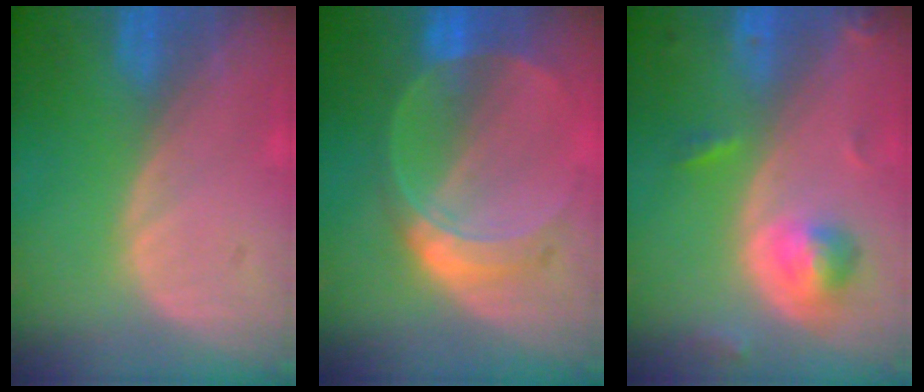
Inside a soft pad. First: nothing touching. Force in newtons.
{"total": 7.2, "press": 6.5, "slide": 3.2}
{"total": 5.4, "press": 5.0, "slide": 2.0}